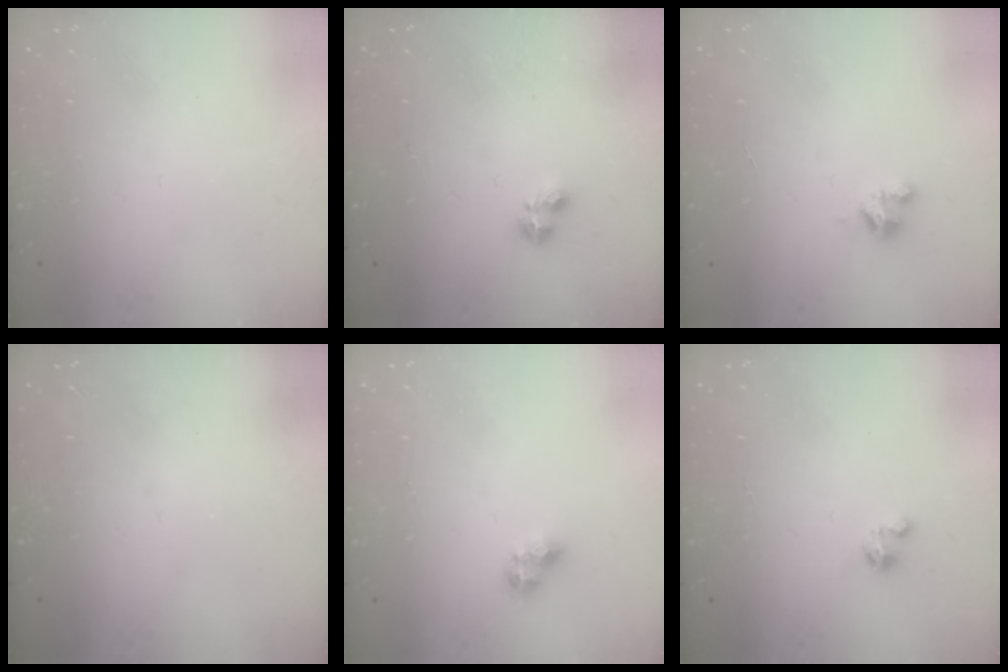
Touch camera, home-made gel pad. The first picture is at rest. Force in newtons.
{"total": 2.2, "press": 2.2, "slide": 0.4}
{"total": 5.0, "press": 5.0, "slide": 0.4}
{"total": 0.0}
{"total": 6.7, "press": 6.7, "slide": 0.8}
{"total": 1.8, "press": 1.8, "slide": 0.1}